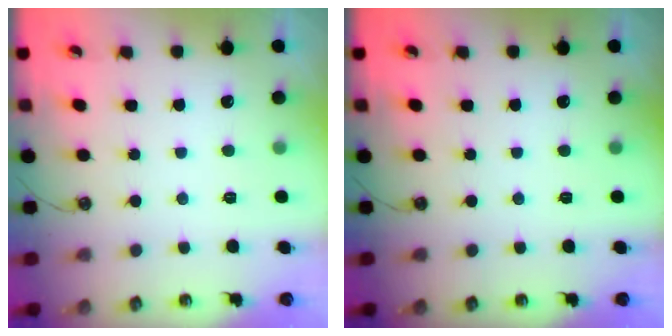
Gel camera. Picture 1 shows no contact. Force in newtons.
{"total": 0.0}